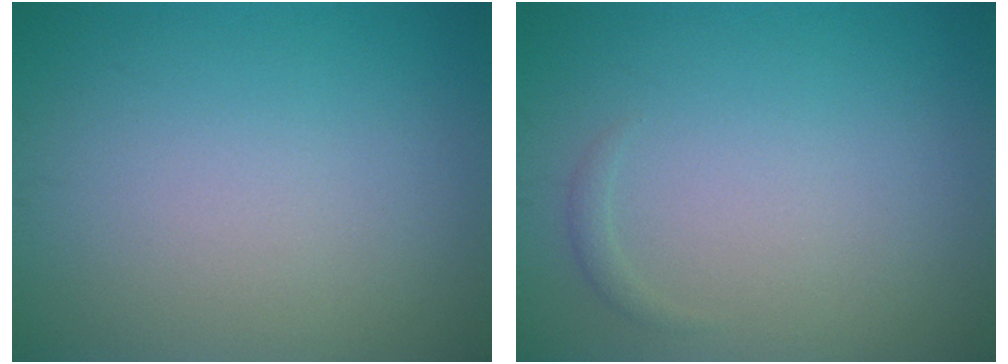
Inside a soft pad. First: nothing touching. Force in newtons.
{"total": 0.6, "press": 0.6, "slide": 0.0}